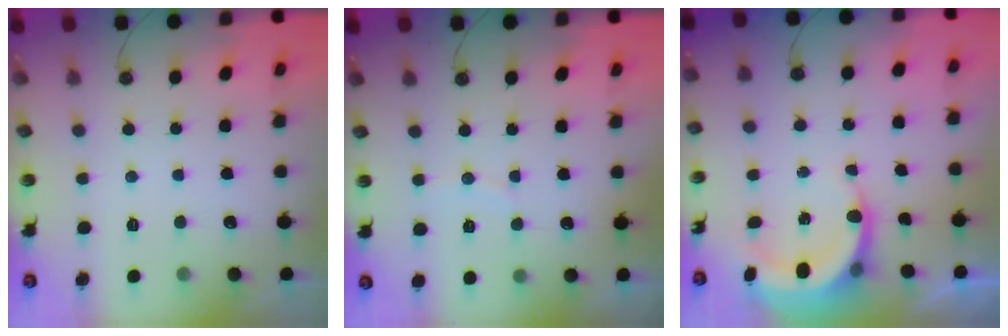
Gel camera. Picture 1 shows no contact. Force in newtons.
{"total": 2.5, "press": 2.5, "slide": 0.3}
{"total": 6.0, "press": 5.8, "slide": 1.4}